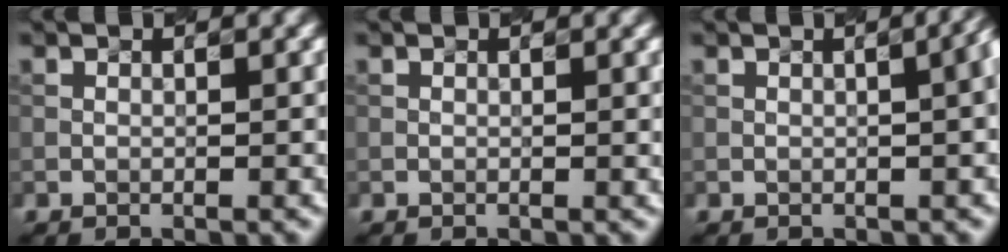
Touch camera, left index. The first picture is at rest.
{"total": 1.1, "force": [0.2, 0.4, 1.1], "torque": [-0.009, 0.004, 0.003]}
{"total": 5.1, "force": [0.6, 2.5, 4.5], "torque": [-0.006, 0.038, -0.007]}